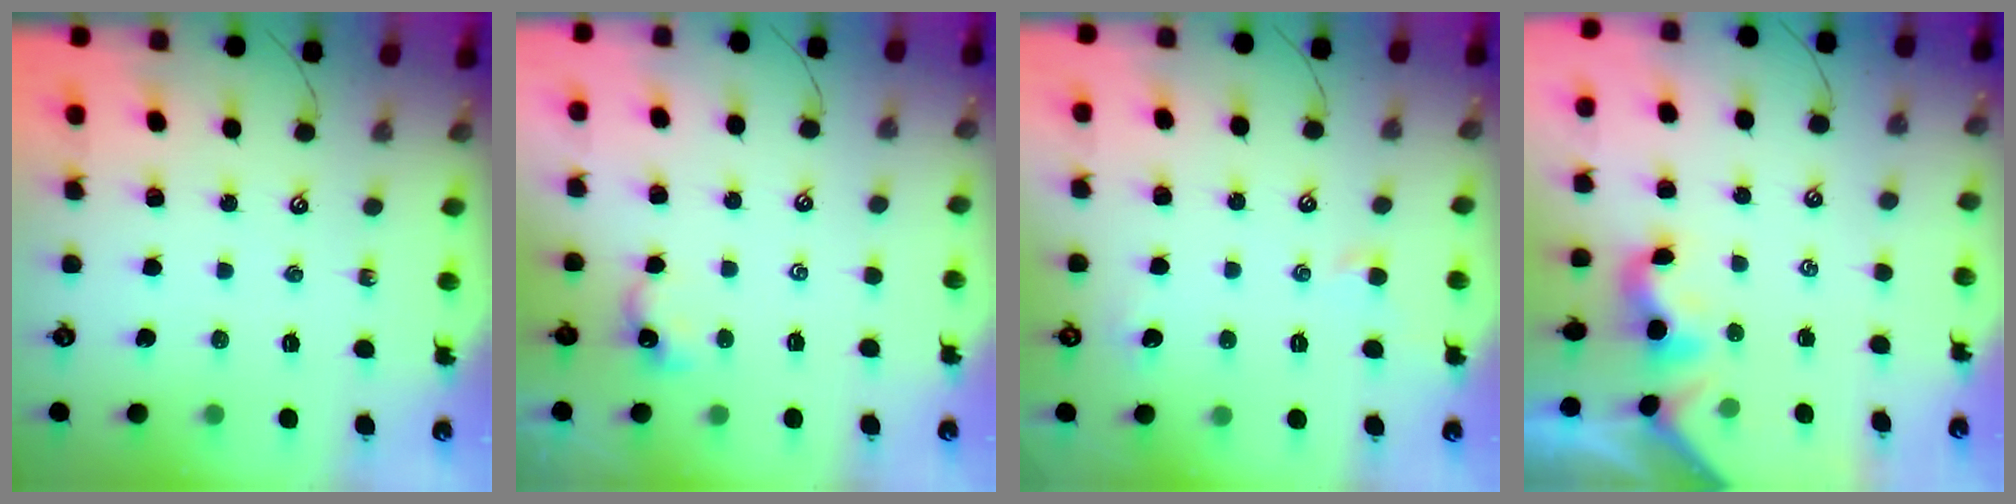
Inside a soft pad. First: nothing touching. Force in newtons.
{"total": 2.1, "press": 2.1, "slide": 0.2}
{"total": 0.5, "press": 0.2, "slide": 0.5}
{"total": 1.9, "press": 1.8, "slide": 0.6}